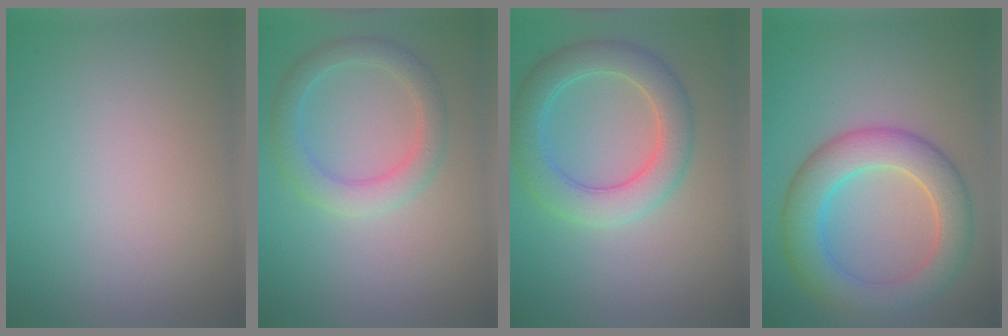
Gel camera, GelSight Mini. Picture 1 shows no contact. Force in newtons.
{"total": 3.3, "press": 3.3, "slide": 0.1}
{"total": 5.2, "press": 5.2, "slide": 0.3}
{"total": 6.8, "press": 6.8, "slide": 0.4}